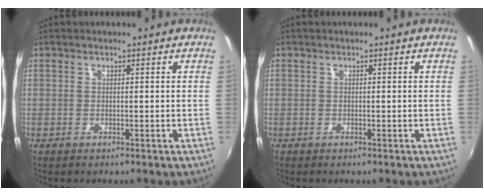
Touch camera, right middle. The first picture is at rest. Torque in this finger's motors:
{"motor_torque": [0.81, -0.81, -0.07, -0.19]}